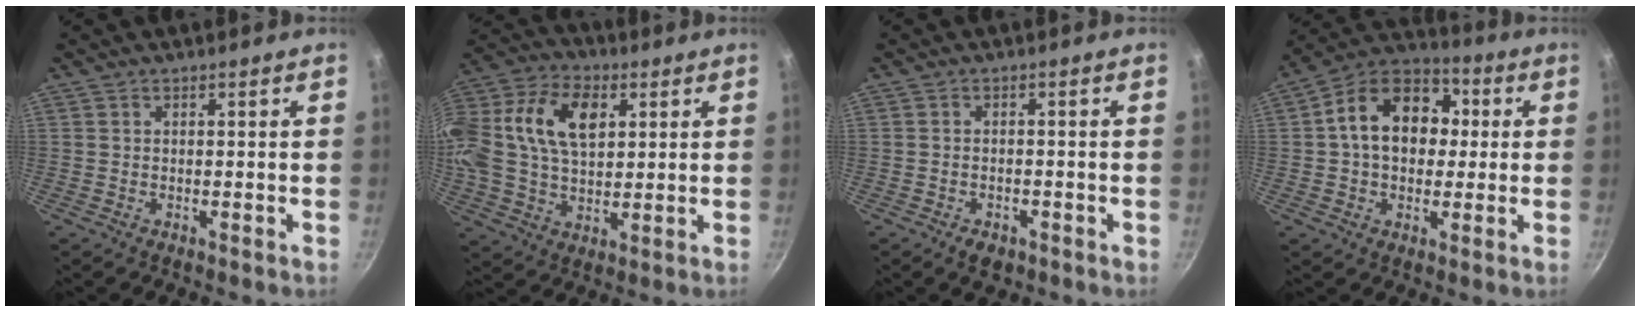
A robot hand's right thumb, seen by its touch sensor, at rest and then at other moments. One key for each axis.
{"total": 20.9, "fx": 4.8, "fy": 13.7, "fz": 15.0, "tx": -0.307, "ty": 0.025, "tz": 0.075}
{"total": 3.2, "fx": -1.8, "fy": 2.0, "fz": 1.7, "tx": -0.026, "ty": 0.014, "tz": -0.022}
{"total": 15.6, "fx": 1.9, "fy": 11.4, "fz": 10.4, "tx": -0.130, "ty": 0.031, "tz": 0.010}